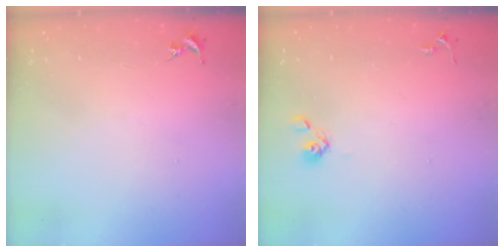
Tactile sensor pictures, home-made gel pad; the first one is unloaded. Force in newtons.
{"total": 4.1, "press": 3.8, "slide": 1.5}